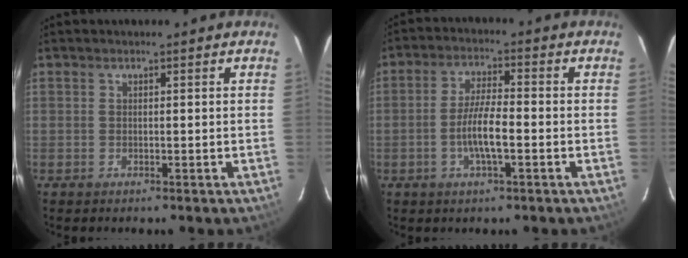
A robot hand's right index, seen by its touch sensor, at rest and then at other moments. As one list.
[{"total": 6.7, "force": [-2.0, 1.2, 6.3], "torque": [-0.123, 0.001, -0.039]}]